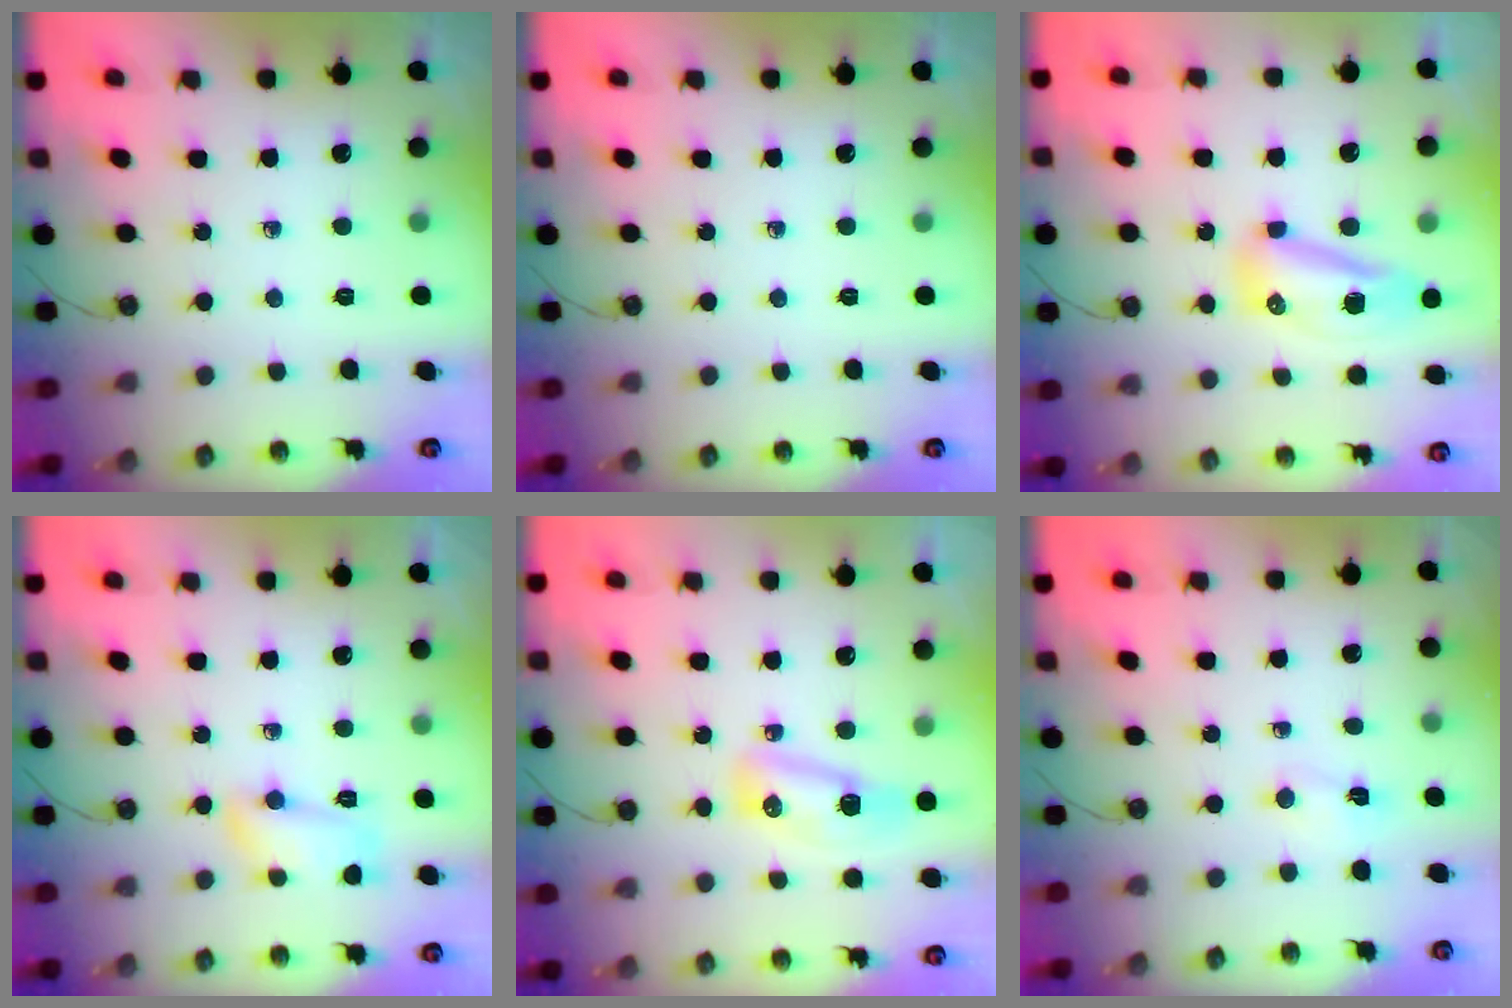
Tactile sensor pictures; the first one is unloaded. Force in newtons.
{"total": 0.0}
{"total": 12.1, "press": 10.7, "slide": 5.6}
{"total": 9.6, "press": 7.5, "slide": 6.1}
{"total": 8.4, "press": 8.4, "slide": 0.9}
{"total": 2.3, "press": 2.2, "slide": 0.7}